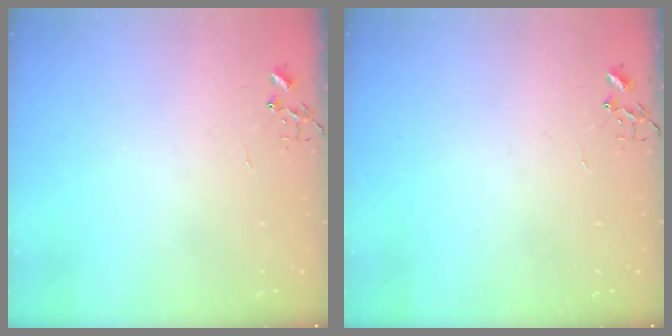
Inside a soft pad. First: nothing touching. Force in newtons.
{"total": 0.0}